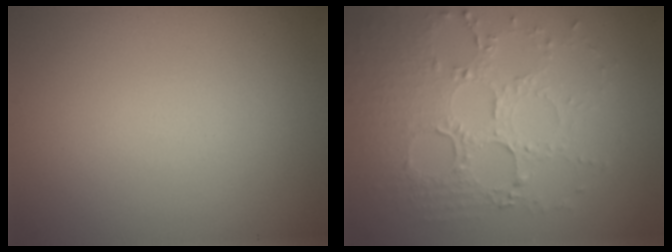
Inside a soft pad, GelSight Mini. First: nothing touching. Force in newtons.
{"total": 5.6, "press": 3.9, "slide": 4.0}